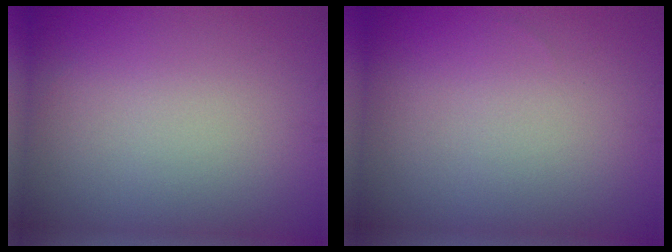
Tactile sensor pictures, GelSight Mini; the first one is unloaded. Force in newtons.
{"total": 0.0}